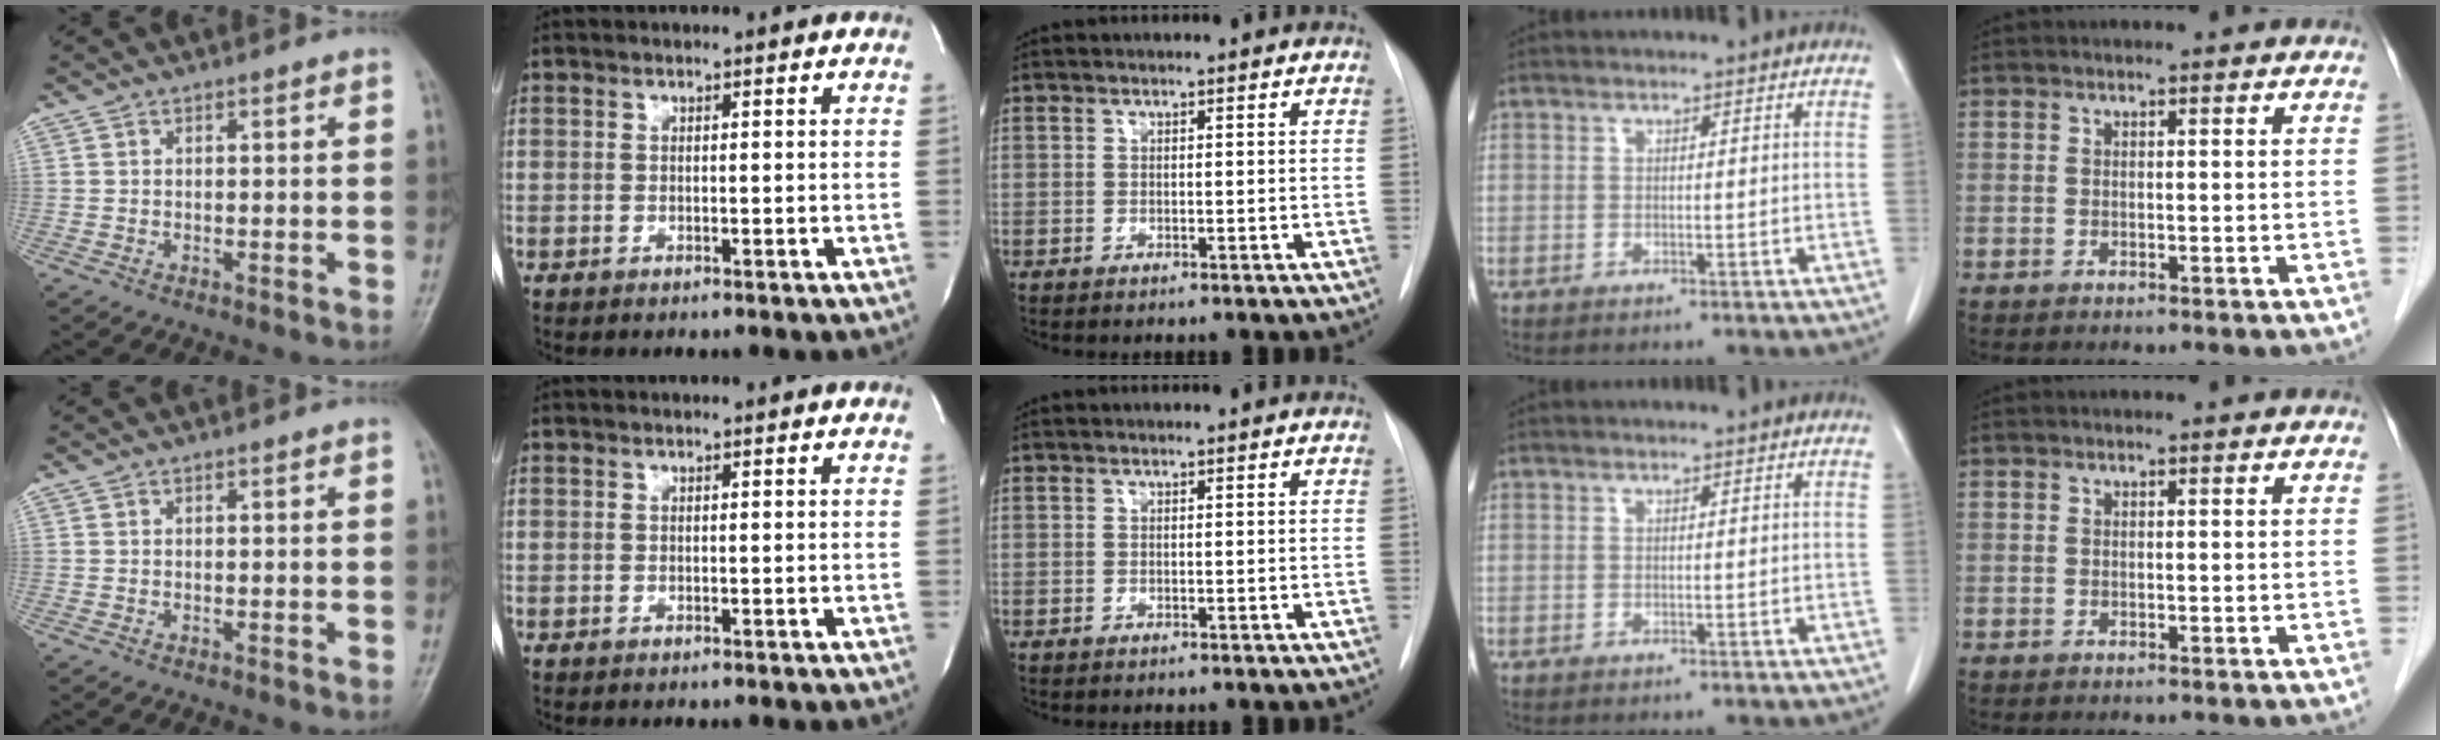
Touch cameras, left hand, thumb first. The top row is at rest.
{}